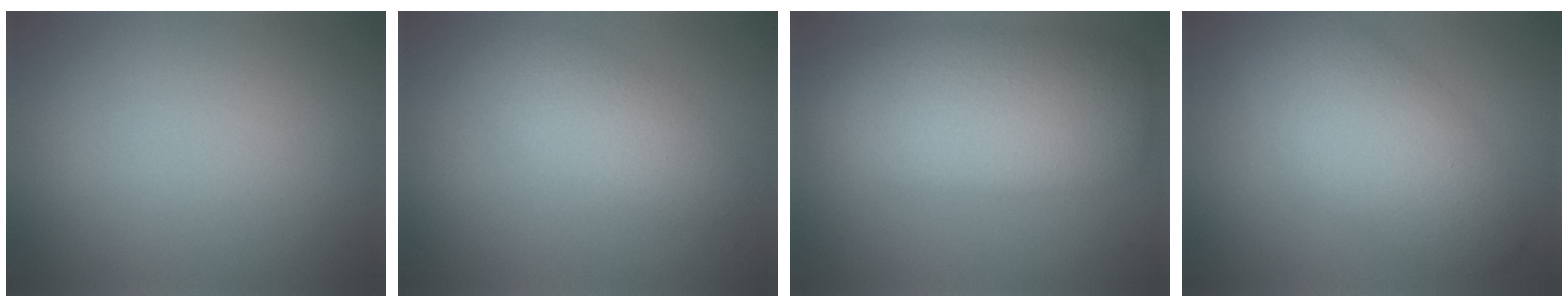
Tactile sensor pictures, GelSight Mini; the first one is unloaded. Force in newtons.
{"total": 3.3, "press": 3.3, "slide": 0.0}
{"total": 9.1, "press": 9.1, "slide": 0.3}
{"total": 6.8, "press": 6.8, "slide": 0.5}